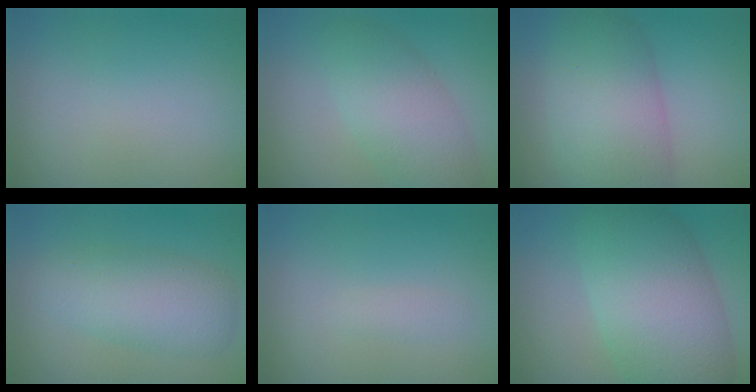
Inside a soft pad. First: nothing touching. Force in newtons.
{"total": 5.2, "press": 5.2, "slide": 0.2}
{"total": 8.5, "press": 8.5, "slide": 0.5}
{"total": 5.3, "press": 5.3, "slide": 0.0}
{"total": 0.8, "press": 0.8, "slide": 0.0}
{"total": 10.3, "press": 10.3, "slide": 0.5}